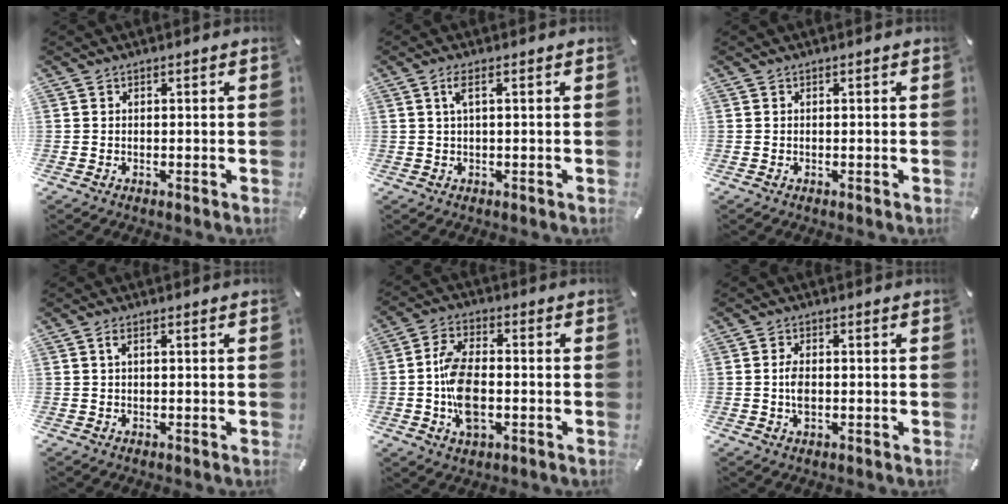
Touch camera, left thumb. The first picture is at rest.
{"total": 3.1, "force": [0.8, 0.6, 2.9], "torque": [-0.060, 0.004, 0.012]}
{"total": 0.0}
{"total": 1.5, "force": [0.4, 0.6, 1.3], "torque": [-0.027, 0.005, 0.004]}
{"total": 10.1, "force": [-1.9, 5.5, 8.2], "torque": [-0.166, 0.001, -0.036]}
{"total": 3.5, "force": [-0.3, 1.9, 2.9], "torque": [-0.068, -0.003, -0.010]}